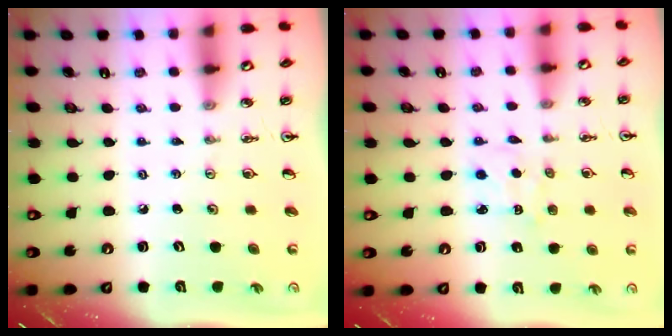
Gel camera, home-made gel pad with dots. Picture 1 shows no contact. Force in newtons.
{"total": 2.9, "press": 2.9, "slide": 0.4}